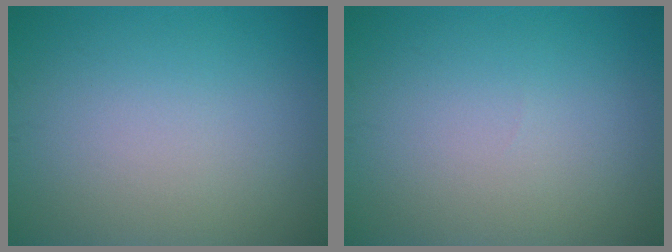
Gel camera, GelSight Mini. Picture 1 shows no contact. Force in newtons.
{"total": 0.0}